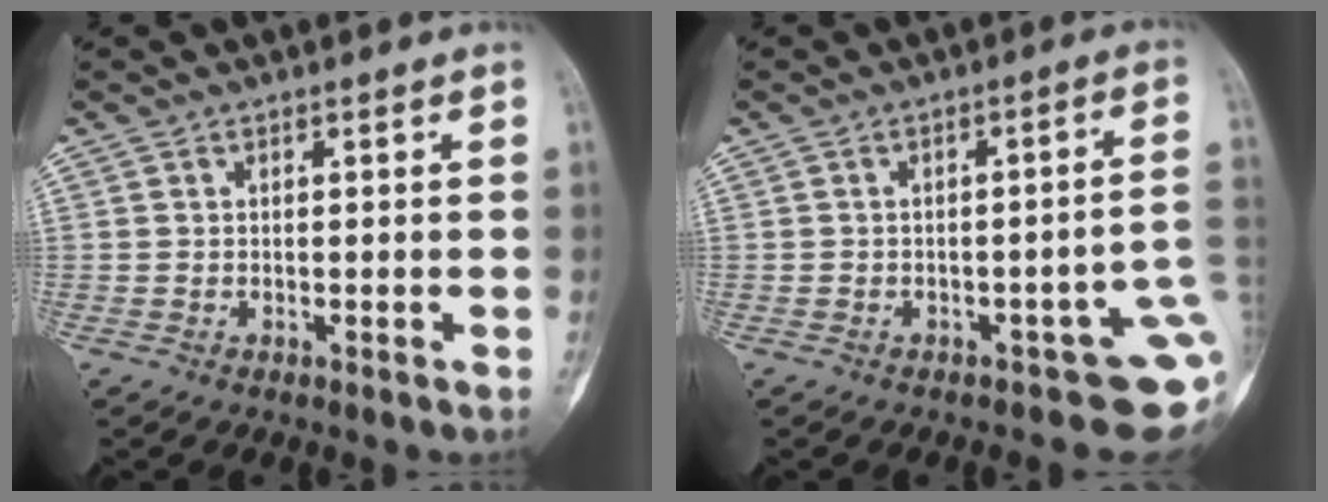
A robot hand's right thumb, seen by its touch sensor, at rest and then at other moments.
{"total": 9.3, "force": [-3.1, 3.8, 7.9], "torque": [-0.069, 0.023, -0.034]}